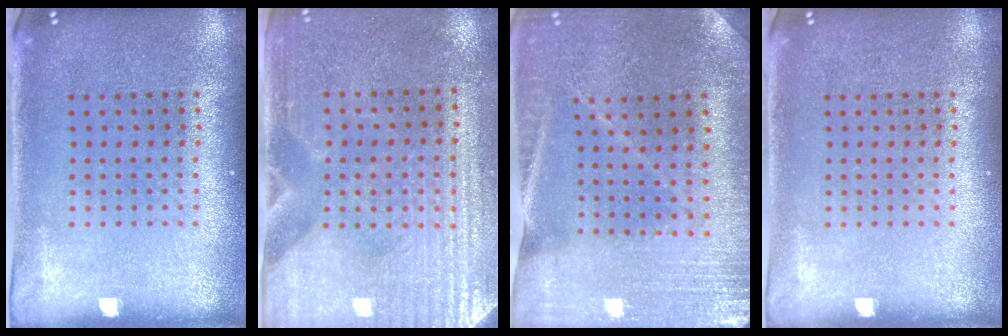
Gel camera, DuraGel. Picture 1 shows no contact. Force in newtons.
{"total": 3.6, "press": 3.2, "slide": 1.6}
{"total": 0.9, "press": 0.9, "slide": 0.1}
{"total": 0.0}